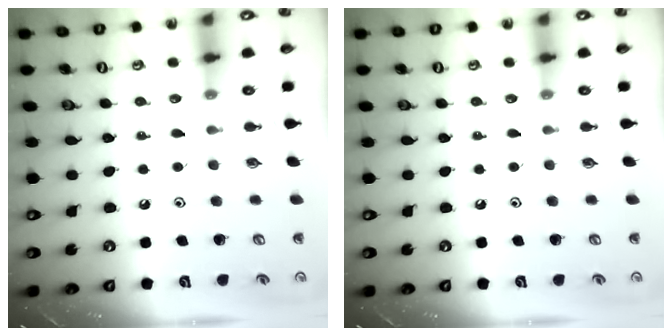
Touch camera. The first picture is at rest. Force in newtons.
{"total": 0.0}